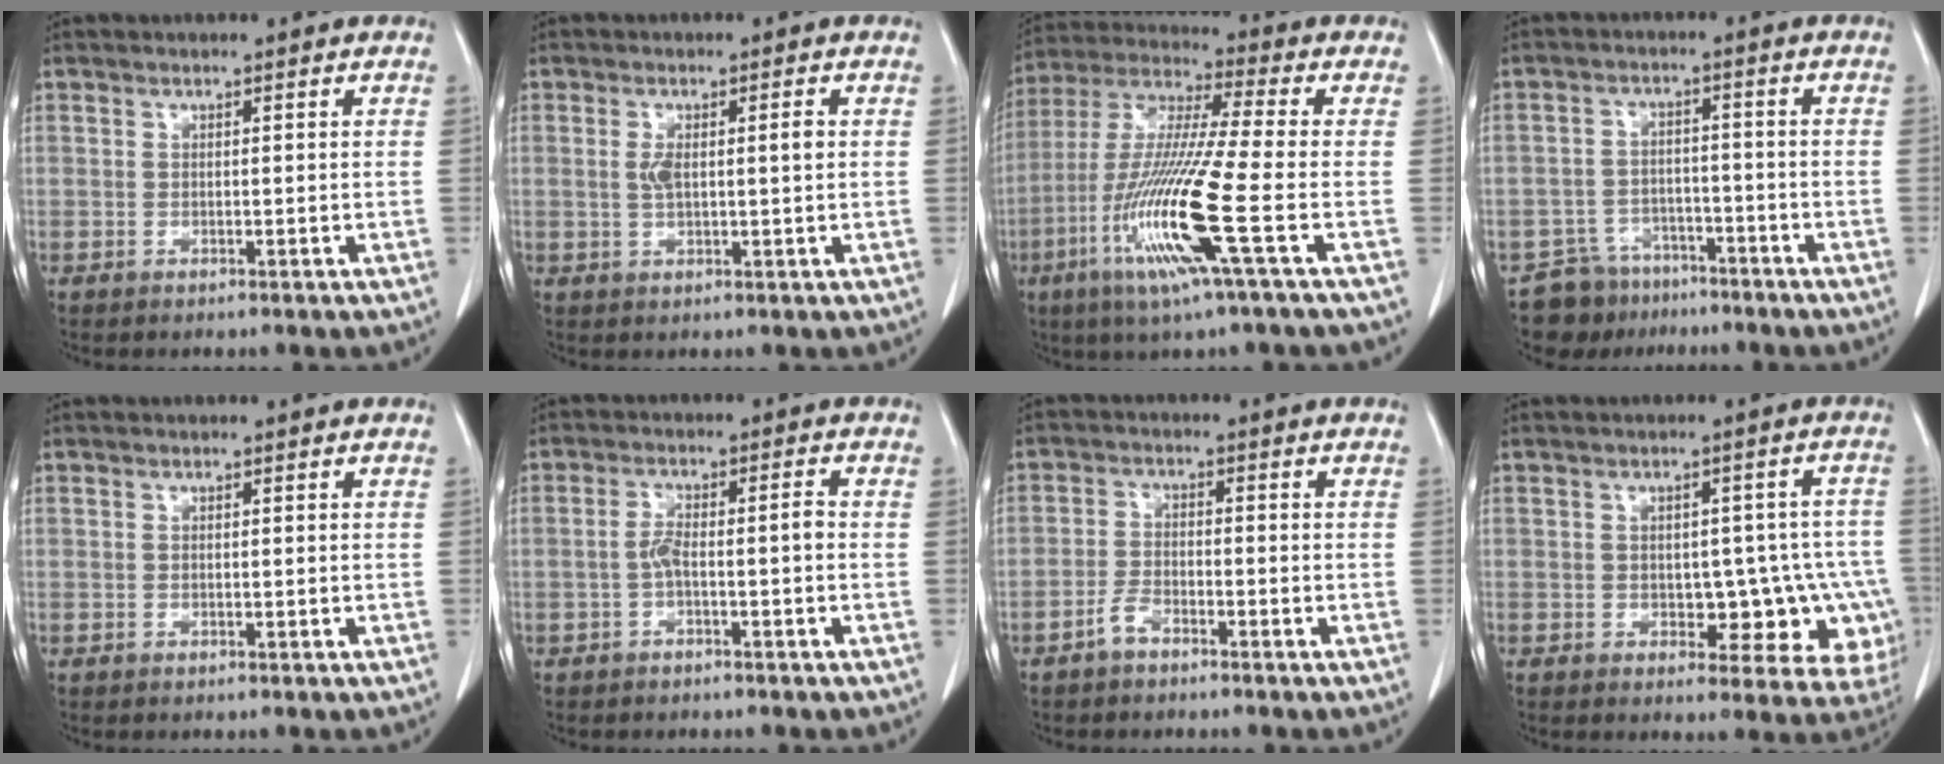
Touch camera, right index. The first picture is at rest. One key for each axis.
{"total": 3.6, "fx": 0.6, "fy": 0.9, "fz": 3.5, "tx": -0.065, "ty": 0.008, "tz": 0.014}
{"total": 15.9, "fx": -5.4, "fy": -1.0, "fz": 15.0, "tx": -0.308, "ty": -0.022, "tz": -0.109}
{"total": 7.0, "fx": -5.6, "fy": 4.2, "fz": -0.2, "tx": 0.011, "ty": 0.019, "tz": -0.091}
{"total": 0.0}
{"total": 3.6, "fx": -1.1, "fy": 0.7, "fz": 3.4, "tx": -0.062, "ty": 0.014, "tz": -0.017}
{"total": 2.8, "fx": -2.2, "fy": 1.1, "fz": 1.4, "tx": -0.029, "ty": 0.003, "tz": -0.042}
{"total": 11.1, "fx": -3.1, "fy": 6.6, "fz": 8.3, "tx": -0.063, "ty": 0.025, "tz": -0.031}